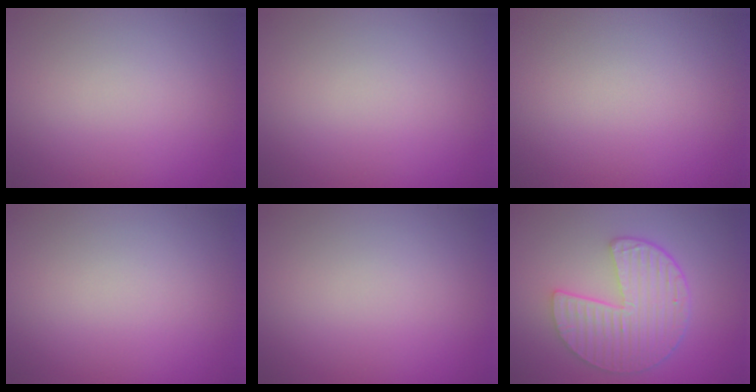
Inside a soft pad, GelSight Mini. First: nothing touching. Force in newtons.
{"total": 0.0}
{"total": 0.0}
{"total": 0.0}
{"total": 0.0}
{"total": 6.3, "press": 4.6, "slide": 4.4}